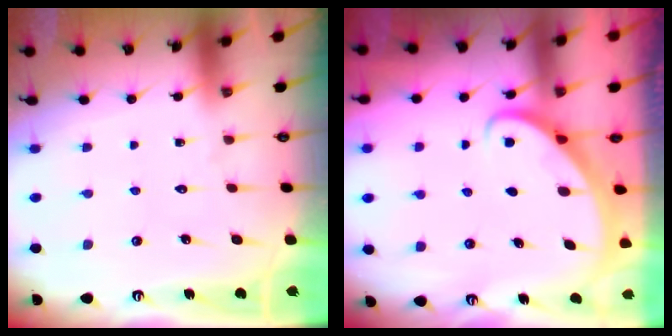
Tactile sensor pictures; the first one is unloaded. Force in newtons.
{"total": 2.8, "press": 2.8, "slide": 0.2}